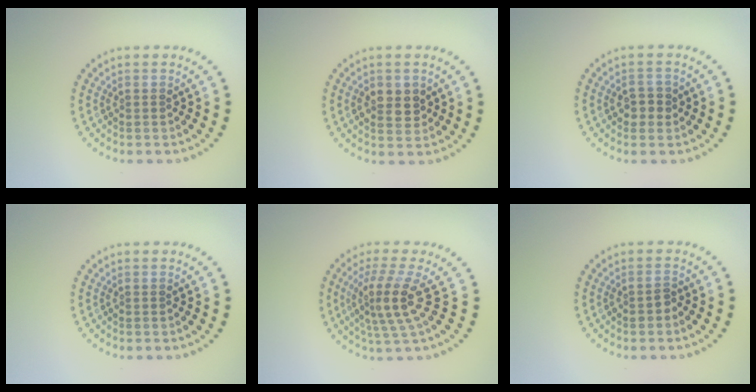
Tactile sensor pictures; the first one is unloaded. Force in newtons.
{"total": 2.7, "press": 2.7, "slide": 0.4}
{"total": 1.9, "press": 1.8, "slide": 0.4}
{"total": 0.0}
{"total": 4.0, "press": 3.1, "slide": 2.6}
{"total": 1.1, "press": 1.1, "slide": 0.4}